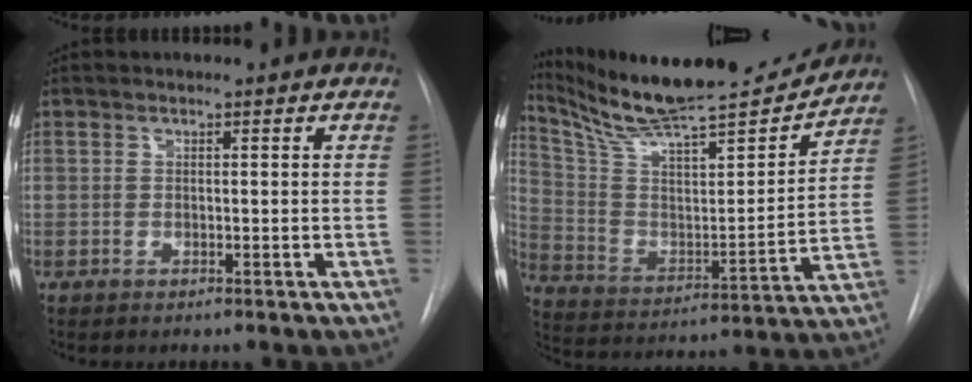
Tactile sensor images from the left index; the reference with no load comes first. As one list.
[{"total": 21.9, "force": [20.1, 1.5, 8.6], "torque": [-0.158, -0.034, 0.323]}]